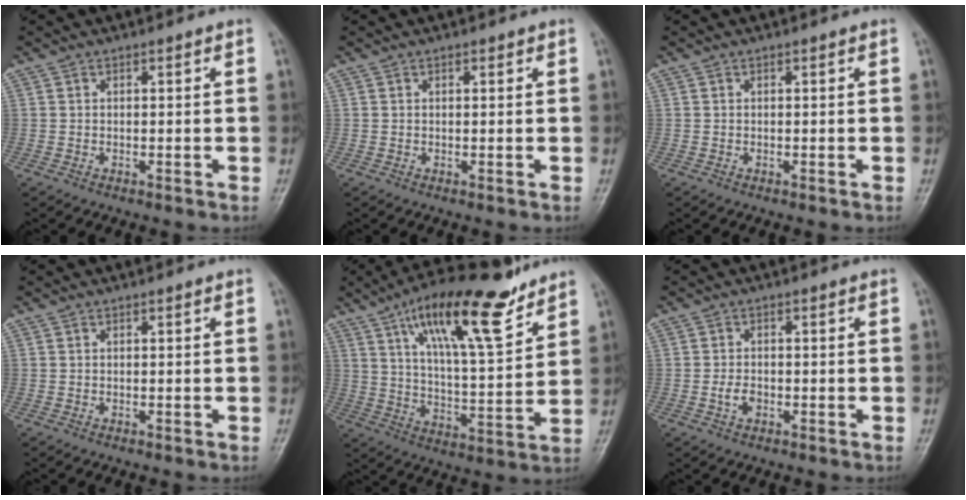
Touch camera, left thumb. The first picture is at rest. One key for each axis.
{"total": 0.8, "fx": 0.4, "fy": 0.5, "fz": 0.5, "tx": -0.004, "ty": -0.001, "tz": 0.003}
{"total": 0.0}
{"total": 0.0}
{"total": 18.9, "fx": 12.1, "fy": 5.3, "fz": 13.5, "tx": -0.199, "ty": -0.055, "tz": 0.207}
{"total": 2.5, "fx": -0.8, "fy": 1.7, "fz": 1.7, "tx": -0.029, "ty": 0.005, "tz": -0.016}